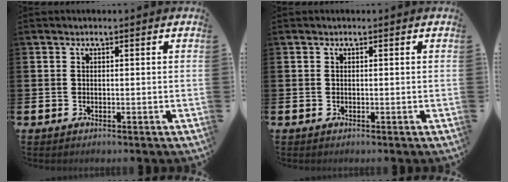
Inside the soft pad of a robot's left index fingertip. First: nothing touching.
{"total": 0.0}